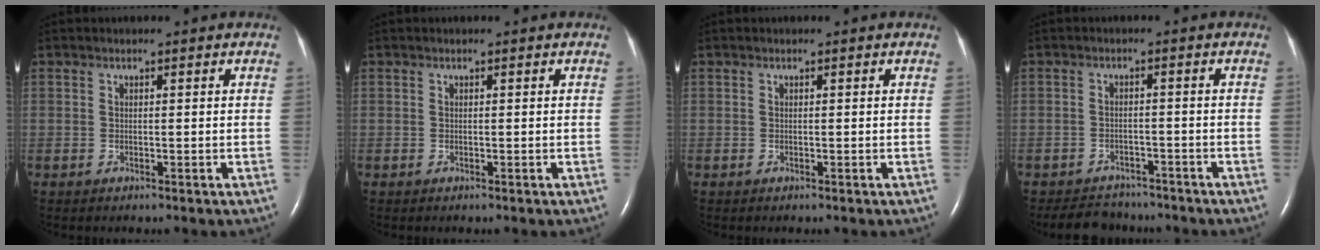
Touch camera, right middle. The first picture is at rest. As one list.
[{"total": 0.0}, {"total": 0.0}, {"total": 6.3, "force": [-5.7, 2.5, 0.9], "torque": [-0.015, -0.003, -0.081]}]